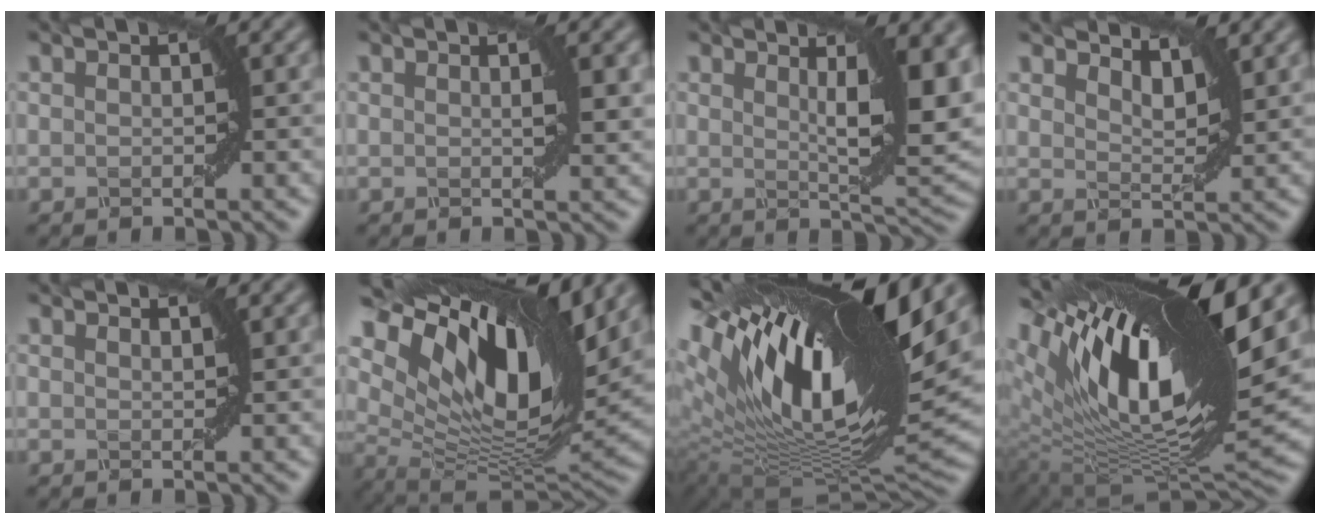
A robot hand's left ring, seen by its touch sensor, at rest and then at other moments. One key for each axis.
{"total": 1.6, "fx": 0.4, "fy": 0.4, "fz": 1.5, "tx": -0.015, "ty": 0.002, "tz": 0.008}
{"total": 8.9, "fx": 2.5, "fy": 2.7, "fz": 8.2, "tx": -0.090, "ty": 0.004, "tz": 0.036}
{"total": 2.7, "fx": 2.5, "fy": 0.5, "fz": 0.8, "tx": -0.024, "ty": -0.003, "tz": 0.036}
{"total": 0.9, "fx": 0.8, "fy": 0.2, "fz": 0.1, "tx": 0.003, "ty": -0.003, "tz": 0.008}
{"total": 14.6, "fx": 6.9, "fy": 6.8, "fz": 10.9, "tx": -0.196, "ty": 0.013, "tz": 0.126}
{"total": 18.1, "fx": 7.3, "fy": 6.2, "fz": 15.4, "tx": -0.283, "ty": 0.026, "tz": 0.128}
{"total": 16.6, "fx": 7.4, "fy": 5.6, "fz": 13.8, "tx": -0.252, "ty": 0.013, "tz": 0.138}